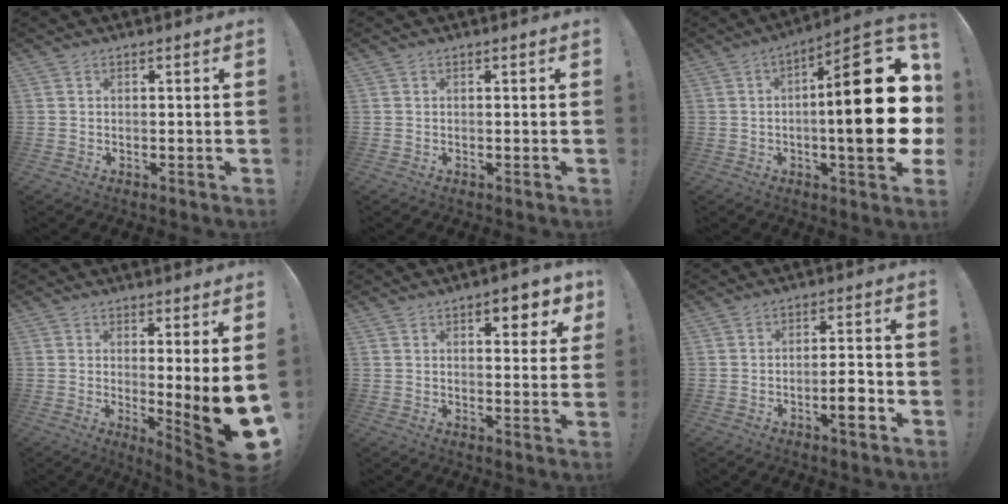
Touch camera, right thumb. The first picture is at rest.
{"total": 0.0}
{"total": 26.5, "force": [-0.8, 7.3, 25.4], "torque": [-0.365, 0.006, -0.013]}
{"total": 11.3, "force": [-1.4, -0.2, 11.2], "torque": [-0.139, -0.033, -0.017]}
{"total": 6.3, "force": [3.7, 2.3, 4.5], "torque": [-0.050, -0.015, 0.057]}
{"total": 7.0, "force": [-3.0, 1.7, 6.1], "torque": [-0.079, 0.008, -0.049]}